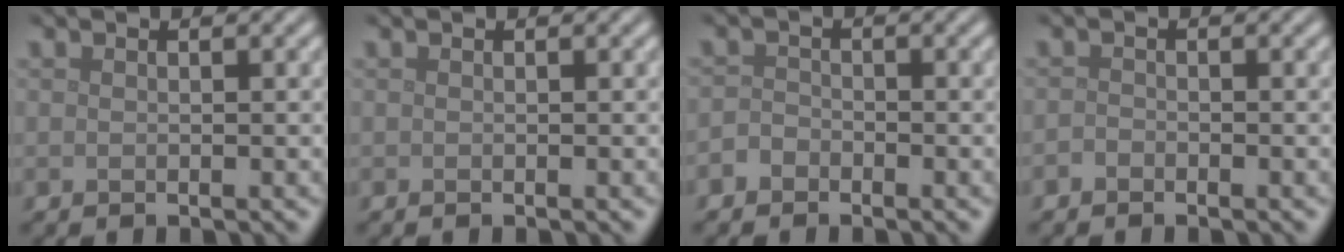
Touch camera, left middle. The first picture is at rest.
{"total": 0.0}
{"total": 1.3, "force": [-0.9, 0.9, 0.3], "torque": [-0.004, 0.005, -0.021]}
{"total": 0.7, "force": [-0.5, 0.4, 0.2], "torque": [-0.004, -0.001, -0.011]}